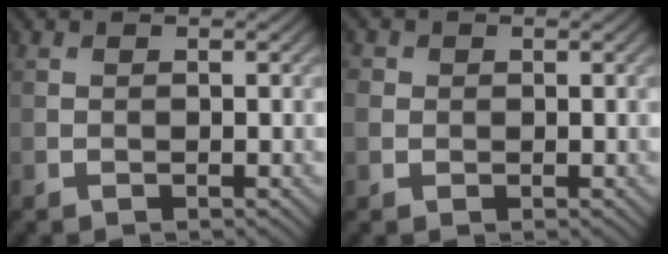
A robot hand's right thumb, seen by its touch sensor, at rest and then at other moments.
{"total": 2.3, "force": [0.2, 2.1, 0.9], "torque": [-0.027, 0.000, 0.002]}